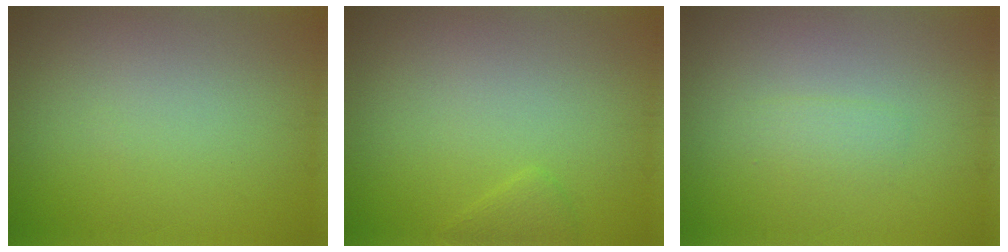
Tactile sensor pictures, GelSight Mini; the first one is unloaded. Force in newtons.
{"total": 1.0, "press": 1.0, "slide": 0.1}
{"total": 1.1, "press": 1.1, "slide": 0.1}